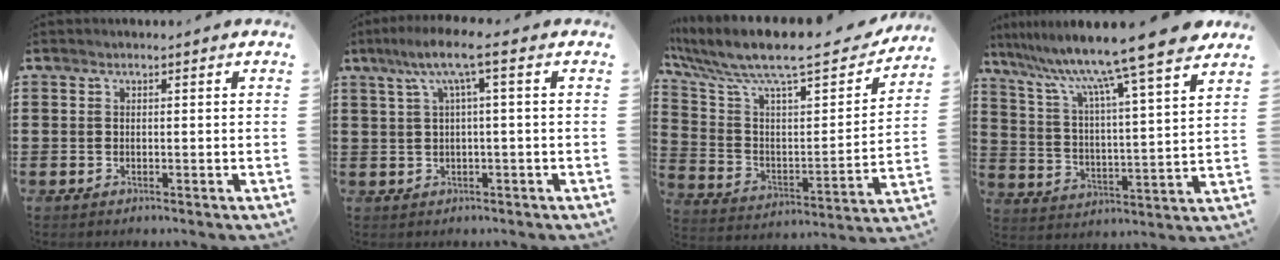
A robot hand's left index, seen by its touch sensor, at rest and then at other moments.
{"total": 6.5, "force": [1.5, 0.5, 6.3], "torque": [-0.124, 0.006, 0.021]}
{"total": 10.8, "force": [8.7, 1.8, 6.0], "torque": [-0.147, -0.064, 0.142]}
{"total": 11.9, "force": [10.0, -1.7, 6.3], "torque": [-0.158, -0.070, 0.159]}